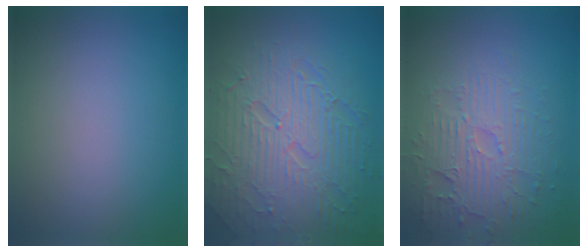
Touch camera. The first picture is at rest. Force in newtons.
{"total": 8.9, "press": 6.3, "slide": 6.3}
{"total": 4.1, "press": 3.8, "slide": 1.5}